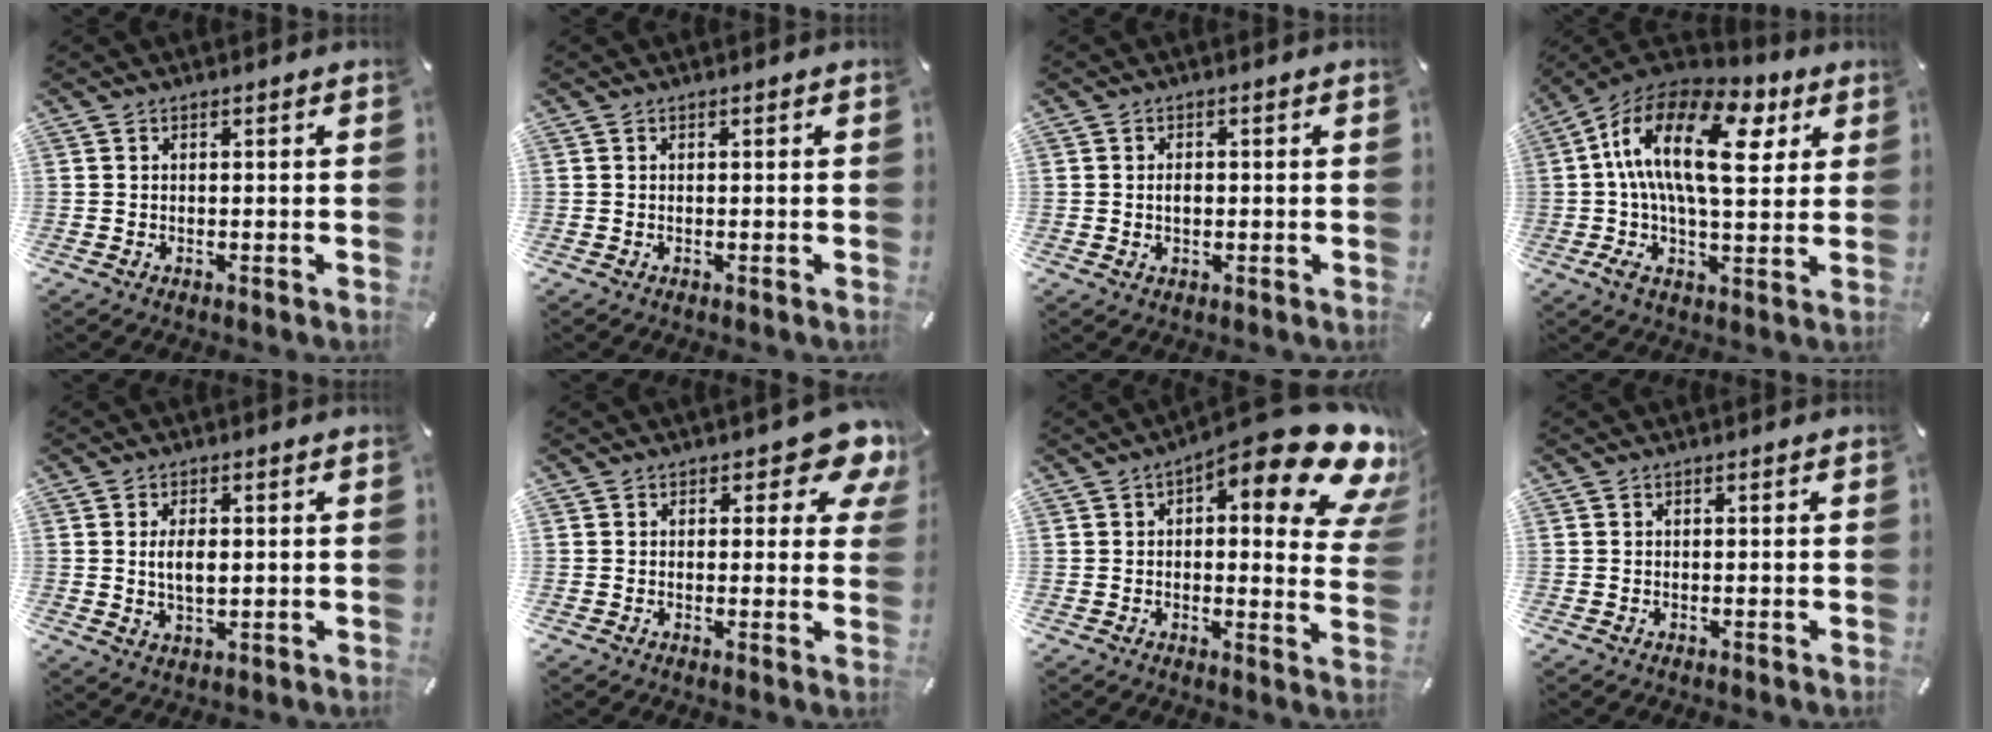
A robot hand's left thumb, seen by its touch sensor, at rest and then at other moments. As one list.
[{"total": 0.0}, {"total": 2.2, "force": [0.0, 1.5, 1.6], "torque": [-0.024, 0.000, -0.002]}, {"total": 22.0, "force": [6.3, 10.4, 18.3], "torque": [-0.344, -0.023, 0.095]}, {"total": 4.9, "force": [0.7, 2.8, 4.0], "torque": [-0.073, -0.002, 0.006]}, {"total": 8.3, "force": [5.0, 4.4, 4.9], "torque": [-0.043, -0.036, 0.082]}, {"total": 20.0, "force": [10.7, 6.2, 15.7], "torque": [-0.204, -0.086, 0.169]}, {"total": 0.0}]